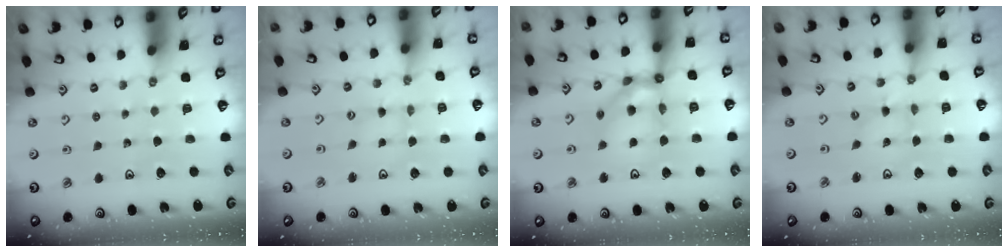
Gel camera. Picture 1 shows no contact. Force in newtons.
{"total": 0.6, "press": 0.5, "slide": 0.2}
{"total": 12.2, "press": 12.1, "slide": 1.4}
{"total": 1.1, "press": 1.1, "slide": 0.1}